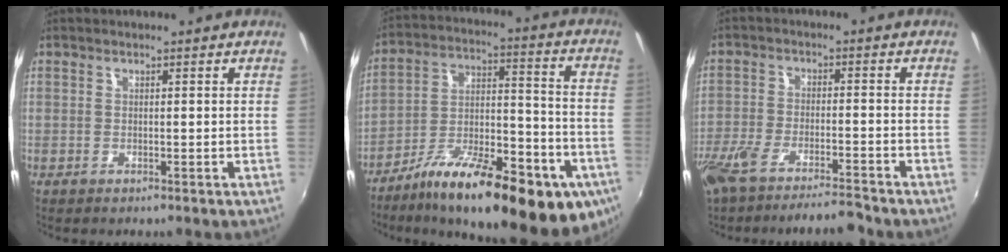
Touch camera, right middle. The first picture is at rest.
{"total": 28.3, "force": [-17.1, 9.1, 20.6], "torque": [-0.298, -0.014, -0.255]}
{"total": 11.4, "force": [-9.8, 1.6, 5.6], "torque": [-0.130, -0.022, -0.169]}